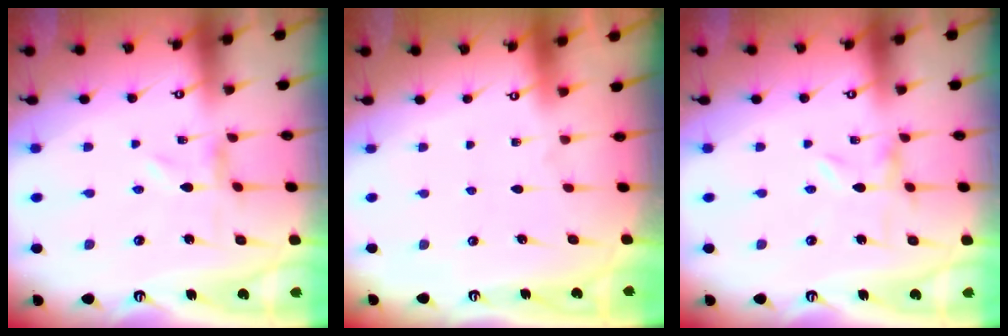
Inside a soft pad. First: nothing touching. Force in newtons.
{"total": 1.8, "press": 1.8, "slide": 0.2}
{"total": 0.0}